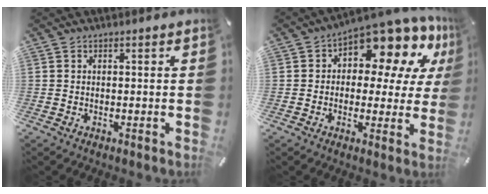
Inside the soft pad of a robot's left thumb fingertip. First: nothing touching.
{"total": 12.6, "force": [8.5, 5.9, 7.3], "torque": [-0.107, -0.079, 0.146]}